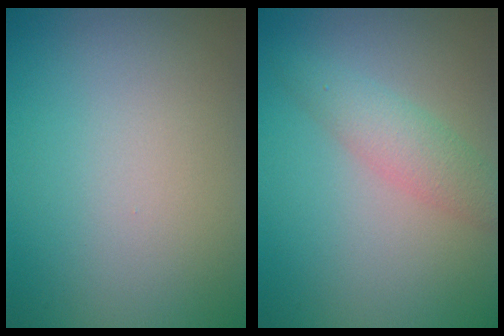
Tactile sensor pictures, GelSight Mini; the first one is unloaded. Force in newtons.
{"total": 2.8, "press": 2.8, "slide": 0.1}